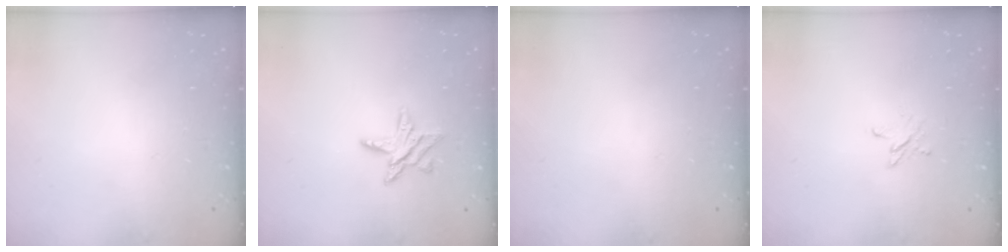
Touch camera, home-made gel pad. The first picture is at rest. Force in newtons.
{"total": 7.8, "press": 7.8, "slide": 0.4}
{"total": 0.0}
{"total": 3.2, "press": 3.2, "slide": 0.3}